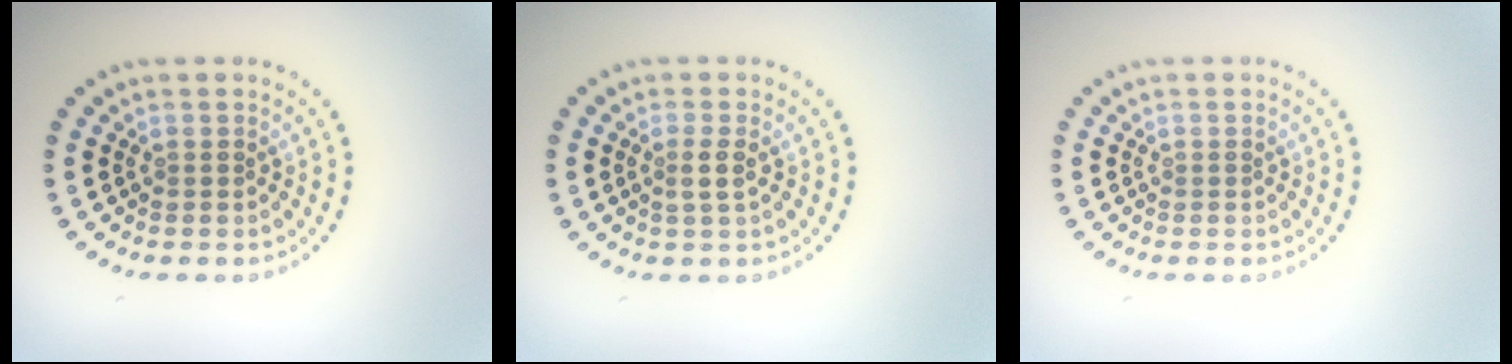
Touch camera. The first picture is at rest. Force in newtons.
{"total": 1.4, "press": 1.1, "slide": 0.8}
{"total": 0.0}